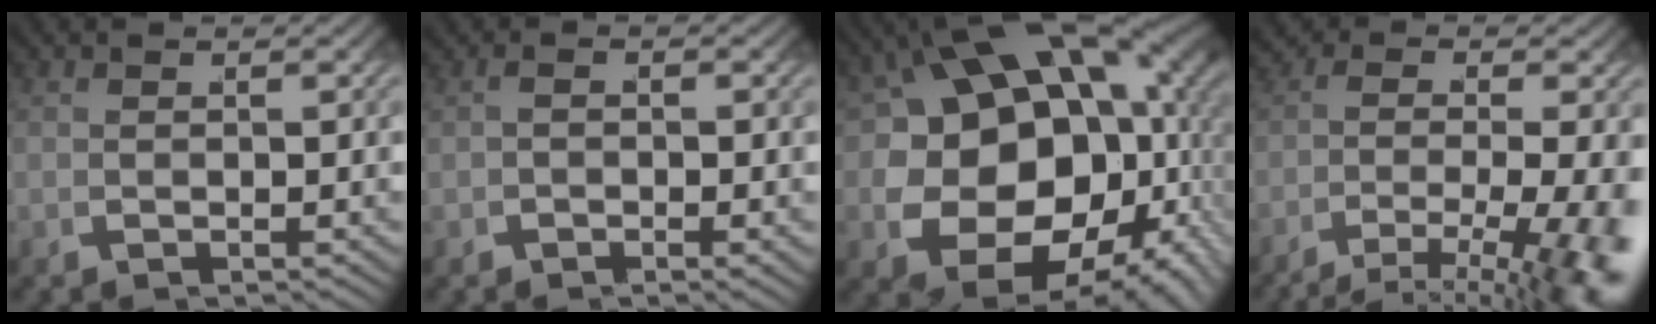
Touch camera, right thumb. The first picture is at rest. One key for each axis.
{"total": 0.6, "fx": -0.3, "fy": -0.5, "fz": 0.3, "tx": -0.001, "ty": -0.002, "tz": 0.001}
{"total": 19.3, "fx": -0.7, "fy": 13.5, "fz": 13.8, "tx": -0.262, "ty": -0.069, "tz": 0.030}
{"total": 6.5, "fx": -2.3, "fy": 2.5, "fz": 5.6, "tx": -0.083, "ty": -0.029, "tz": -0.018}